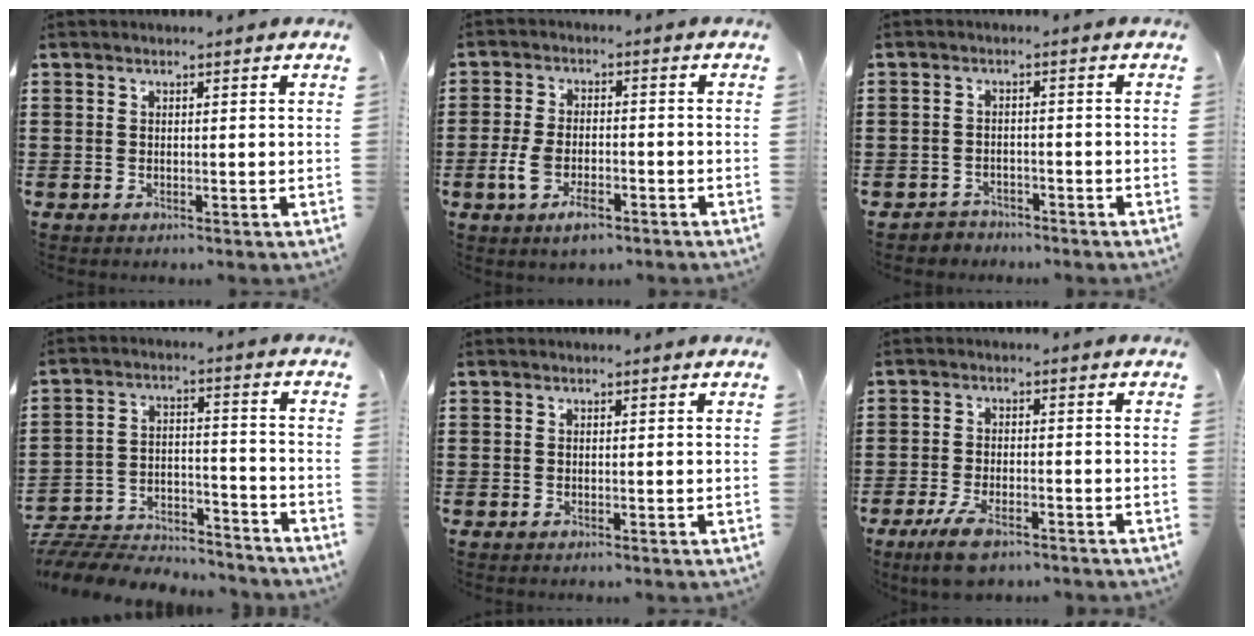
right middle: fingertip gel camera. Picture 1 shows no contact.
{"total": 5.8, "force": [-2.7, 2.8, 4.2], "torque": [-0.090, 0.005, -0.056]}
{"total": 2.3, "force": [-2.2, 0.7, -0.3], "torque": [-0.001, 0.003, -0.052]}
{"total": 6.9, "force": [-6.8, 1.1, 0.6], "torque": [-0.015, 0.012, -0.138]}
{"total": 0.0}
{"total": 5.2, "force": [-3.7, 1.6, 3.3], "torque": [-0.073, 0.001, -0.070]}